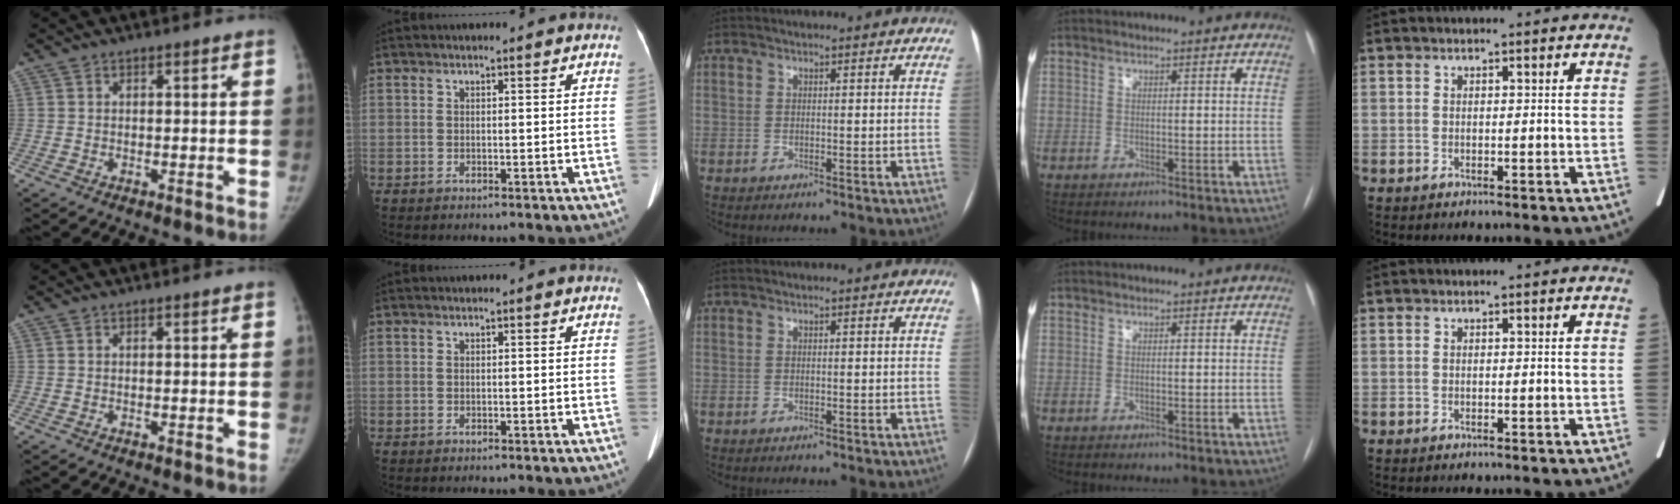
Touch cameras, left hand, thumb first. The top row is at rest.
{}